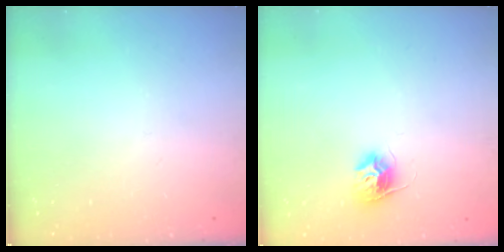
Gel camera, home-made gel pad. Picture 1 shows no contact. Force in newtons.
{"total": 9.3, "press": 9.3, "slide": 0.5}